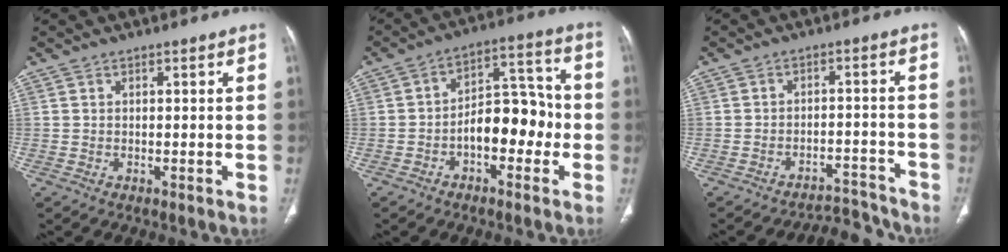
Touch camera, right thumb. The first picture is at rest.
{"total": 11.1, "force": [-3.0, 6.5, 8.5], "torque": [-0.094, 0.051, -0.055]}
{"total": 6.8, "force": [-6.7, 1.1, -0.6], "torque": [0.012, 0.068, -0.096]}